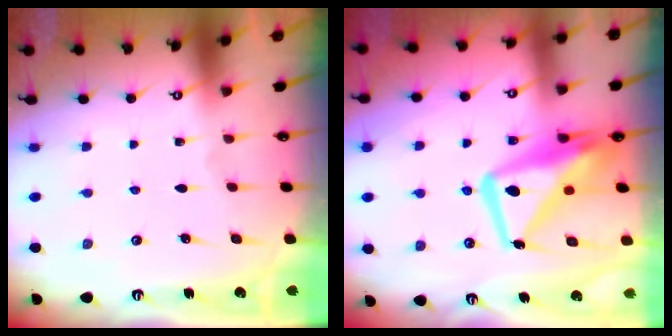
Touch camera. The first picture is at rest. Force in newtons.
{"total": 14.5, "press": 14.4, "slide": 1.6}